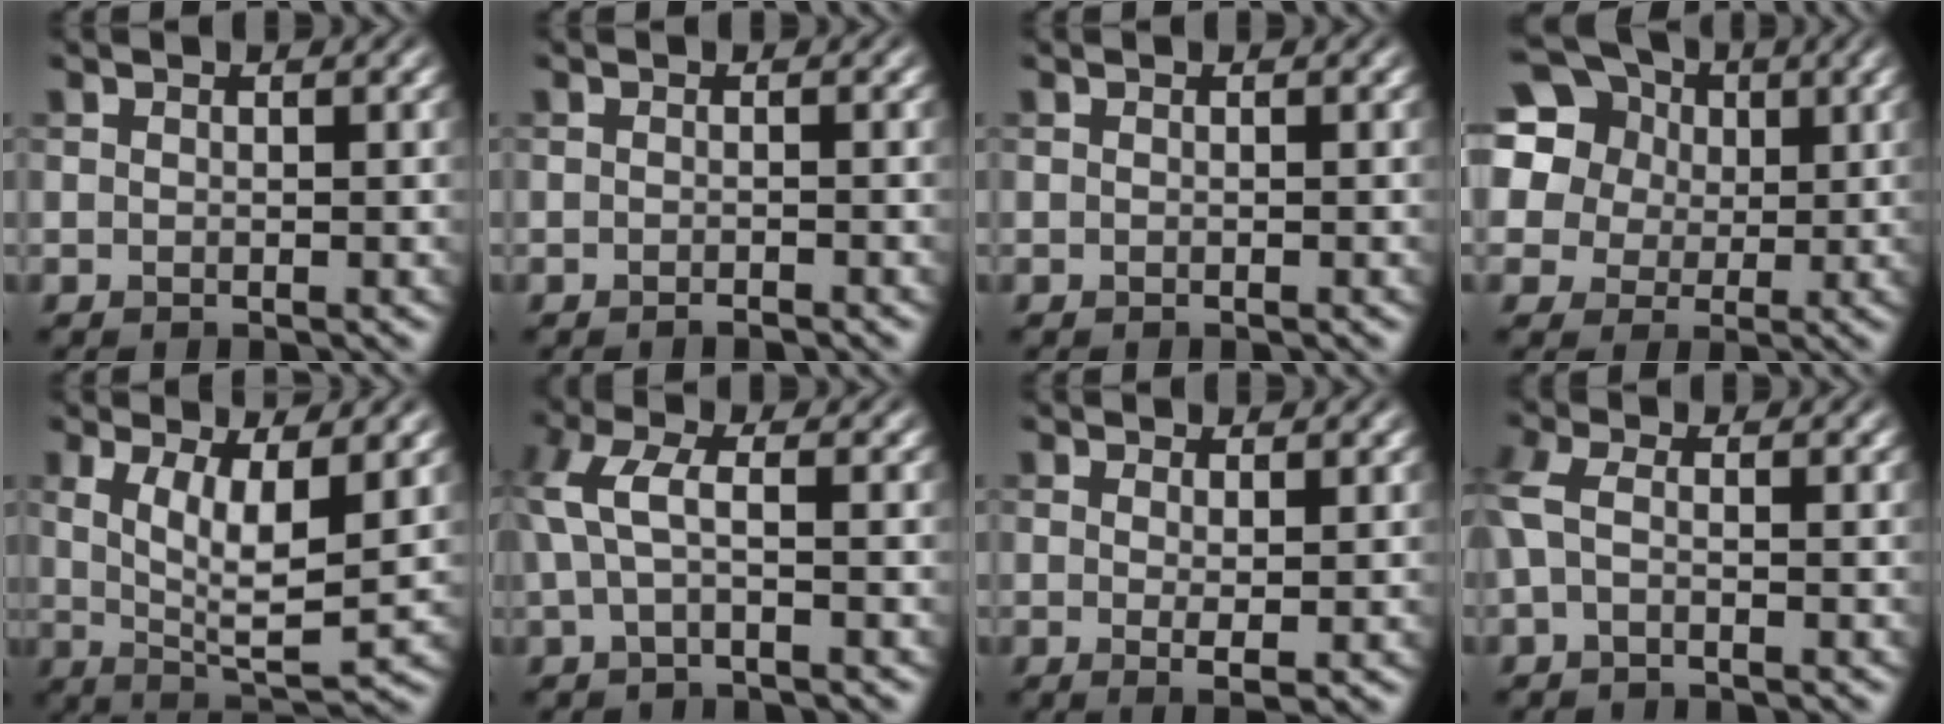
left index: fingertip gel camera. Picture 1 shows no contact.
{"total": 0.8, "force": [-0.7, 0.0, 0.4], "torque": [-0.004, 0.001, -0.013]}
{"total": 0.0}
{"total": 17.4, "force": [7.7, 13.8, 7.2], "torque": [-0.205, 0.051, 0.123]}
{"total": 6.5, "force": [1.3, 2.0, 6.0], "torque": [-0.108, -0.009, 0.027]}
{"total": 3.4, "force": [0.1, 1.0, 3.2], "torque": [-0.080, 0.010, -0.004]}
{"total": 1.9, "force": [0.3, 0.3, 1.9], "torque": [-0.030, -0.009, 0.006]}
{"total": 2.3, "force": [-0.3, 1.0, 2.1], "torque": [-0.058, 0.000, -0.015]}